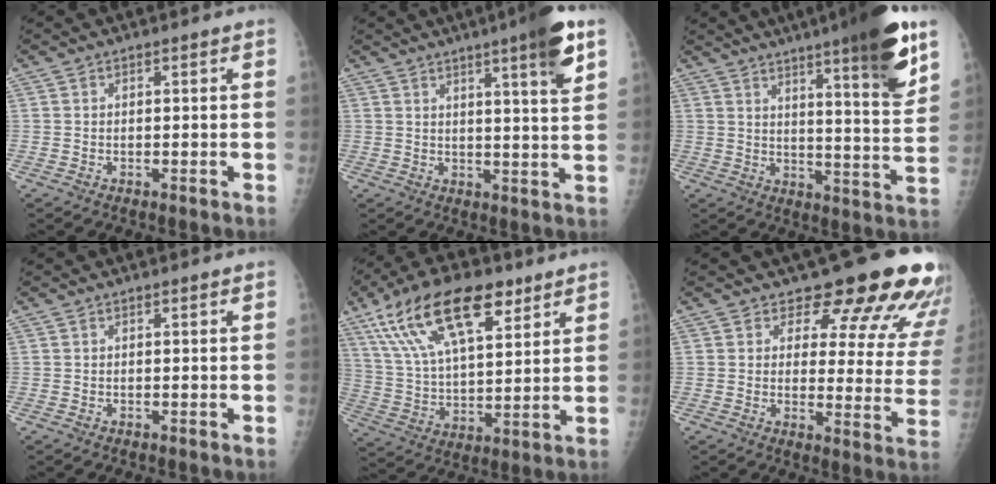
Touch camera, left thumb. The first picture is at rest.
{"total": 9.4, "force": [5.1, 0.5, 7.8], "torque": [-0.105, -0.023, 0.068]}
{"total": 17.5, "force": [10.3, 2.2, 13.9], "torque": [-0.173, -0.054, 0.147]}
{"total": 0.0}
{"total": 21.2, "force": [11.9, 9.1, 15.0], "torque": [-0.254, -0.021, 0.219]}
{"total": 17.5, "force": [14.3, 6.7, 7.5], "torque": [-0.038, -0.098, 0.154]}